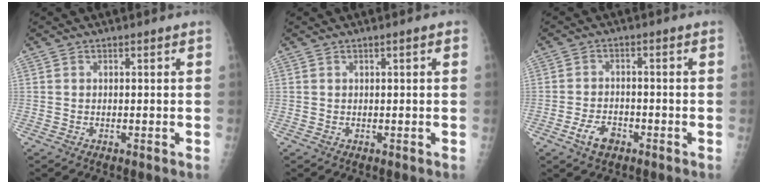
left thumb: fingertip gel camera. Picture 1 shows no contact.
{"total": 1.0, "force": [0.5, 0.2, 0.8], "torque": [-0.014, 0.002, 0.005]}
{"total": 4.7, "force": [-2.5, 2.8, 2.8], "torque": [-0.047, 0.014, -0.045]}